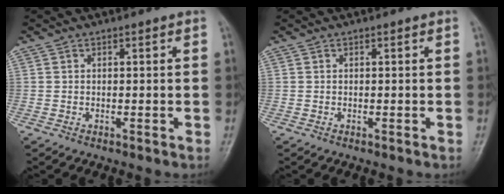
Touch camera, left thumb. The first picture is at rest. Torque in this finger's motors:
{"motor_torque": [0.00, 0.00, -0.03, -0.03, 0.00]}